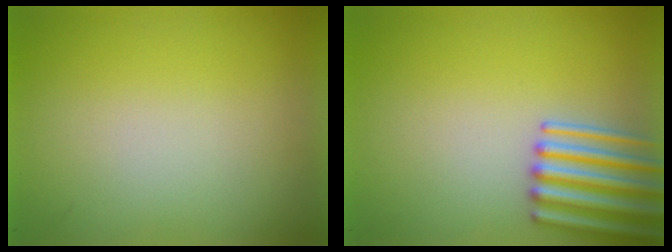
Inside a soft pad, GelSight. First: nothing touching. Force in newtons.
{"total": 4.4}